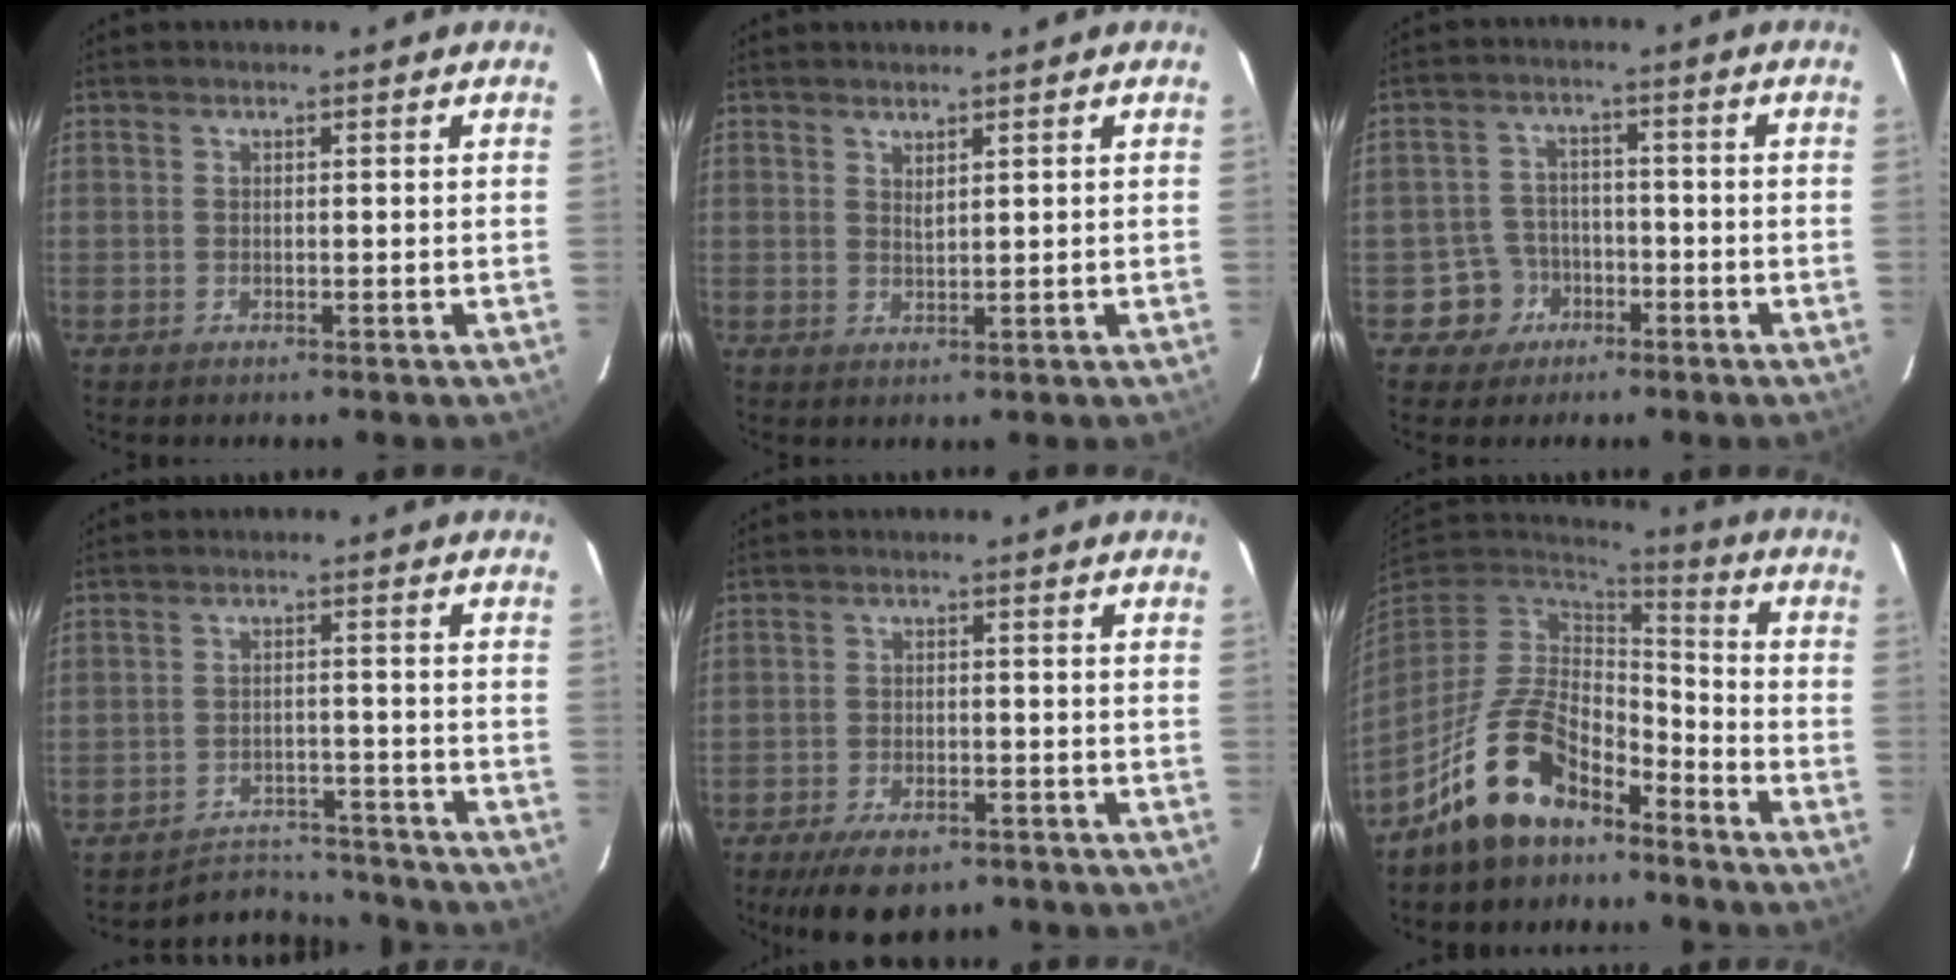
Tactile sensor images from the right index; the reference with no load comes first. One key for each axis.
{"total": 1.6, "fx": 1.3, "fy": 0.3, "fz": 0.8, "tx": -0.015, "ty": -0.001, "tz": 0.023}
{"total": 5.8, "fx": -2.9, "fy": 5.0, "fz": 0.4, "tx": -0.019, "ty": 0.022, "tz": -0.043}
{"total": 9.2, "fx": -8.8, "fy": 2.7, "fz": 0.0, "tx": -0.012, "ty": 0.029, "tz": -0.122}
{"total": 9.7, "fx": -6.9, "fy": 4.3, "fz": 5.3, "tx": -0.116, "ty": -0.012, "tz": -0.105}
{"total": 14.9, "fx": -9.7, "fy": 7.7, "fz": 8.3, "tx": -0.182, "ty": 0.012, "tz": -0.167}